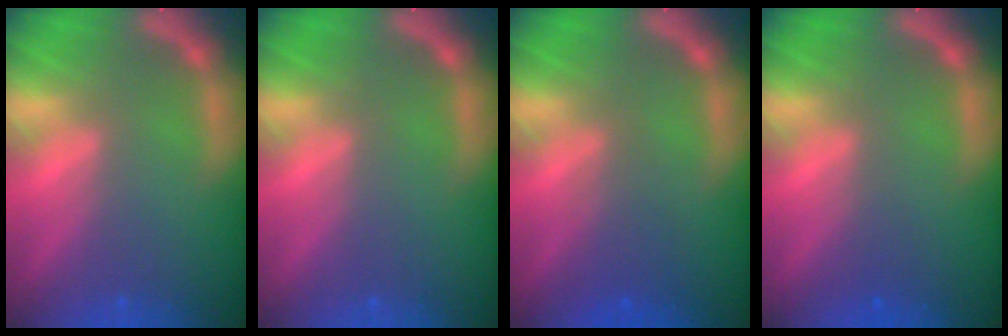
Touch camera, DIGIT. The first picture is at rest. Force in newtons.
{"total": 0.0}
{"total": 2.5}
{"total": 0.9}